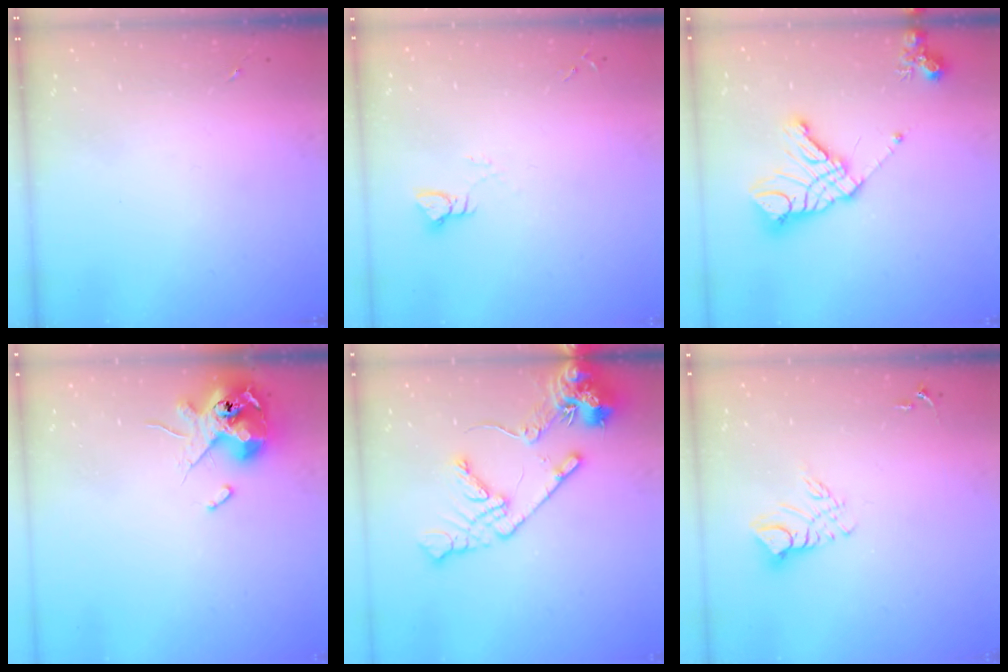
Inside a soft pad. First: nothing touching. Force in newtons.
{"total": 3.0, "press": 3.0, "slide": 0.3}
{"total": 17.2, "press": 17.0, "slide": 2.4}
{"total": 12.4, "press": 12.2, "slide": 2.1}
{"total": 15.4, "press": 15.2, "slide": 2.2}
{"total": 9.3, "press": 9.3, "slide": 0.9}